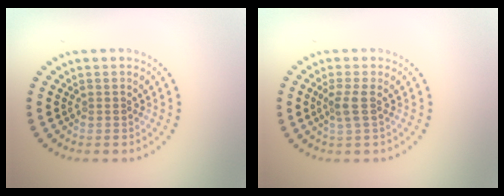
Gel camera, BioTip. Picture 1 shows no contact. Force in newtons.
{"total": 1.7, "press": 1.4, "slide": 1.1}